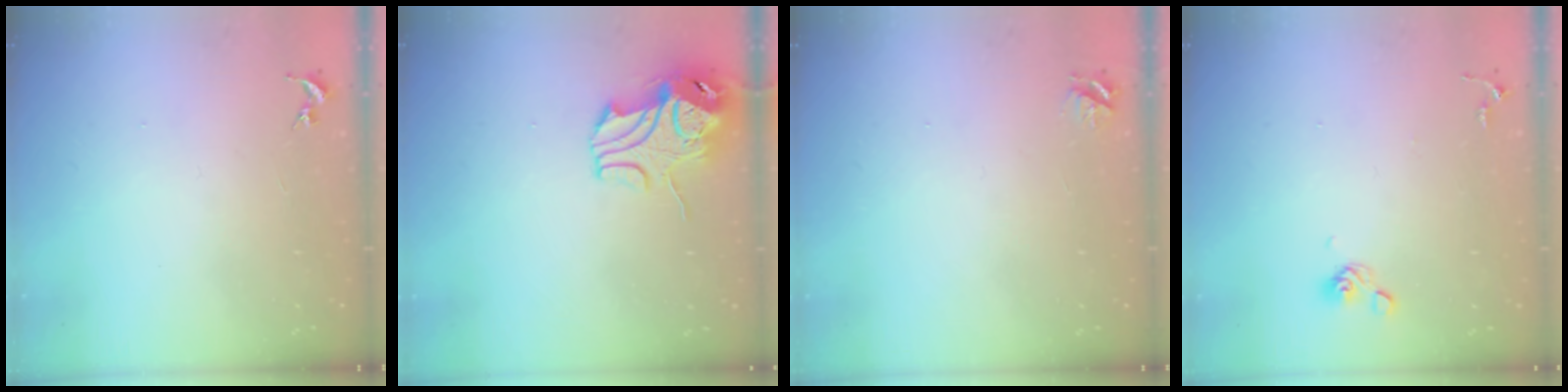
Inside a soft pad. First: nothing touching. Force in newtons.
{"total": 10.5, "press": 10.4, "slide": 1.5}
{"total": 4.2, "press": 4.1, "slide": 0.5}
{"total": 6.3, "press": 6.0, "slide": 2.1}